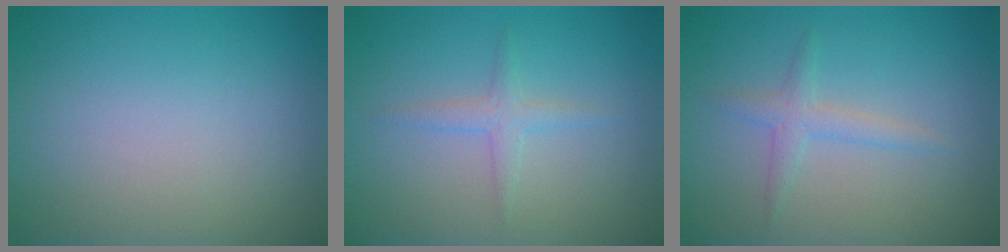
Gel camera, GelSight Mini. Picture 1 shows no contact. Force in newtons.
{"total": 1.5, "press": 1.5, "slide": 0.0}
{"total": 1.7, "press": 1.7, "slide": 0.1}